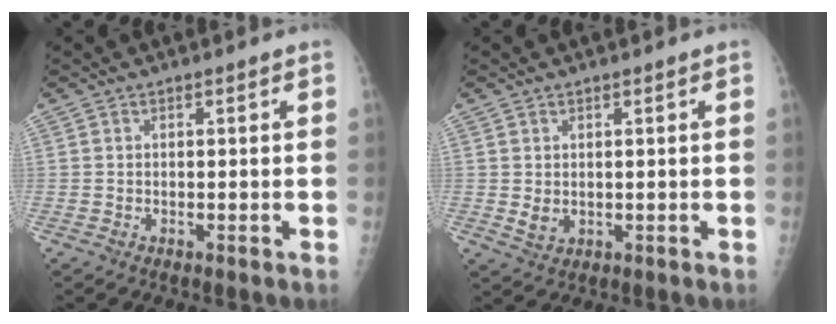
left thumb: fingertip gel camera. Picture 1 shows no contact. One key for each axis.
{"total": 2.9, "fx": 0.4, "fy": 2.4, "fz": 1.7, "tx": -0.022, "ty": -0.008, "tz": 0.014}